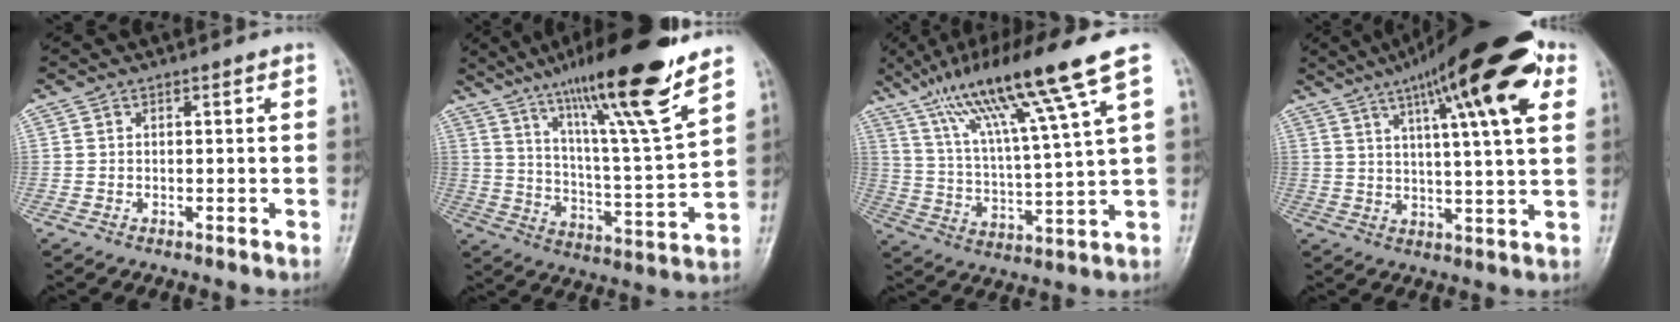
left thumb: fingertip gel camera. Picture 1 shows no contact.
{"total": 21.1, "force": [14.3, 1.5, 15.4], "torque": [-0.234, -0.061, 0.239]}
{"total": 17.5, "force": [10.3, 0.8, 14.1], "torque": [-0.248, -0.027, 0.183]}
{"total": 21.5, "force": [10.5, 4.6, 18.3], "torque": [-0.260, -0.008, 0.153]}